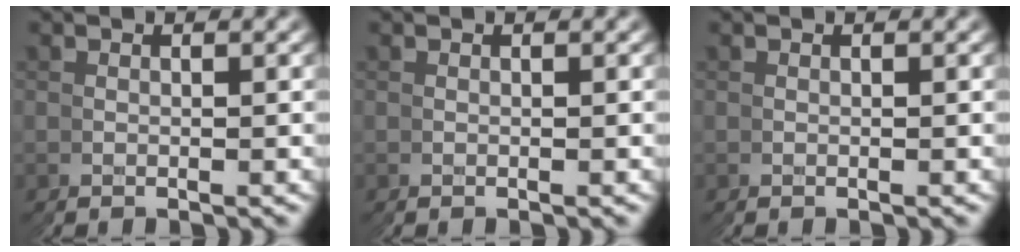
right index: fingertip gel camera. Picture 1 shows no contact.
{"total": 0.0}
{"total": 0.0}